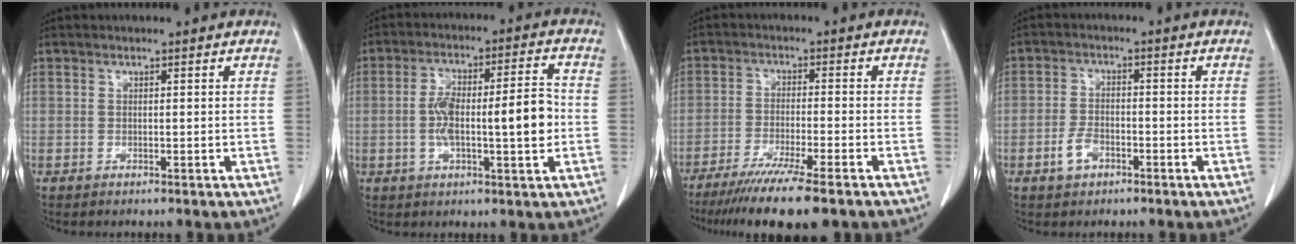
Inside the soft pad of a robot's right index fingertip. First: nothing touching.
{"total": 11.6, "force": [-1.2, 2.4, 11.2], "torque": [-0.189, 0.022, -0.018]}
{"total": 11.9, "force": [-9.1, 0.1, 7.6], "torque": [-0.114, -0.031, -0.144]}
{"total": 3.7, "force": [-1.9, 2.3, 2.2], "torque": [-0.045, 0.003, -0.031]}